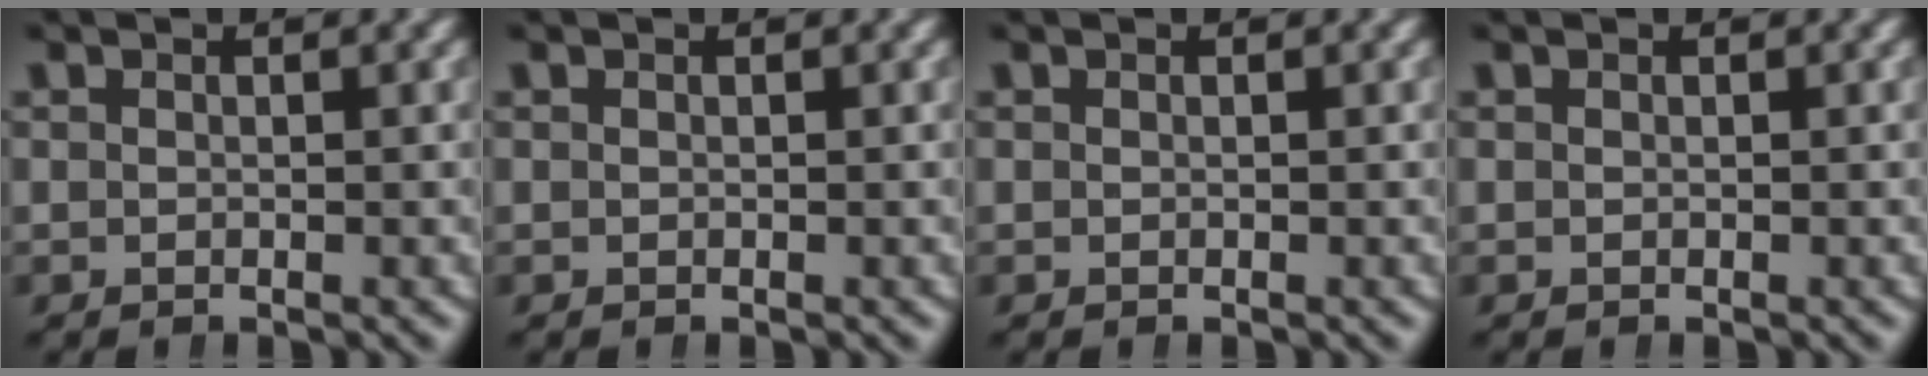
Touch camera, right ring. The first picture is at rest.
{"total": 0.0}
{"total": 0.0}
{"total": 0.0}